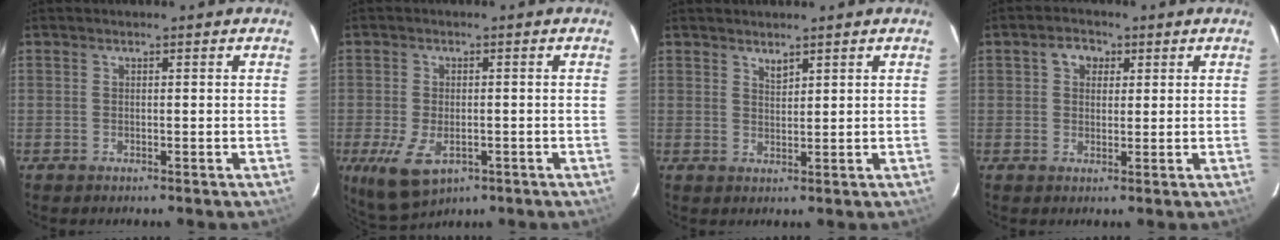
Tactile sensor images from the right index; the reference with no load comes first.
{"total": 8.3, "force": [-3.3, 4.7, 6.0], "torque": [-0.132, -0.023, -0.051]}
{"total": 1.6, "force": [1.4, 0.5, 0.5], "torque": [-0.006, 0.000, 0.026]}
{"total": 3.4, "force": [1.2, 2.9, 1.4], "torque": [-0.020, 0.015, 0.020]}